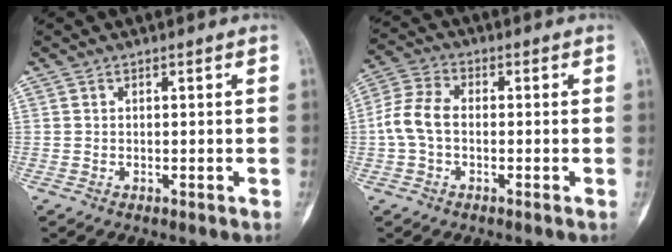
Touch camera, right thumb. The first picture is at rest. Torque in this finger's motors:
{"motor_torque": [1.26, 1.18, 0.50, -0.52, 0.05]}